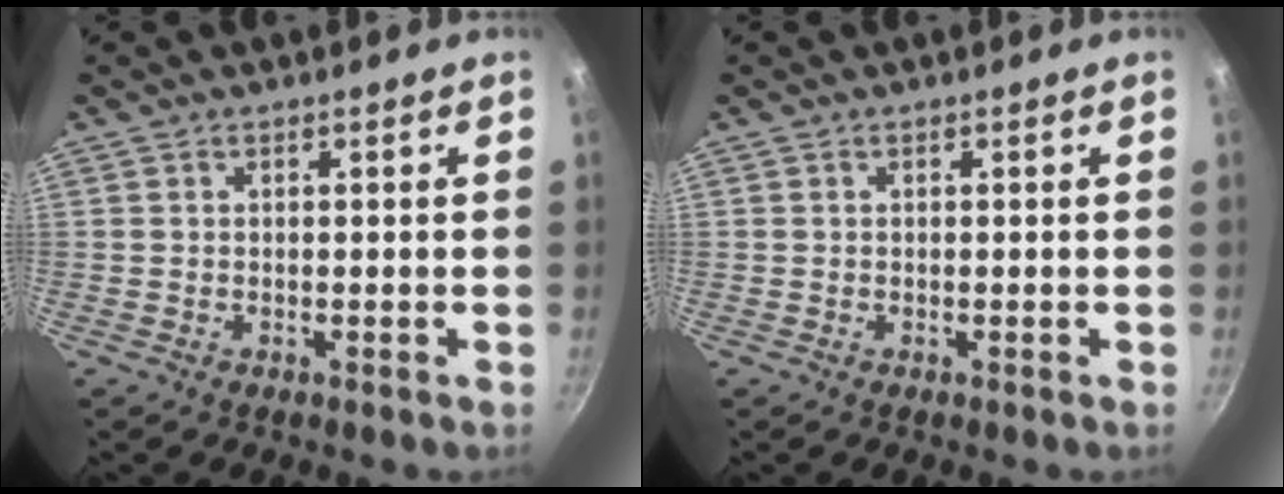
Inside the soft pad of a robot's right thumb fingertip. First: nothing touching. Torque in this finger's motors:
{"motor_torque": [0.02, 0.18, 0.13, 0.04, 0.01]}